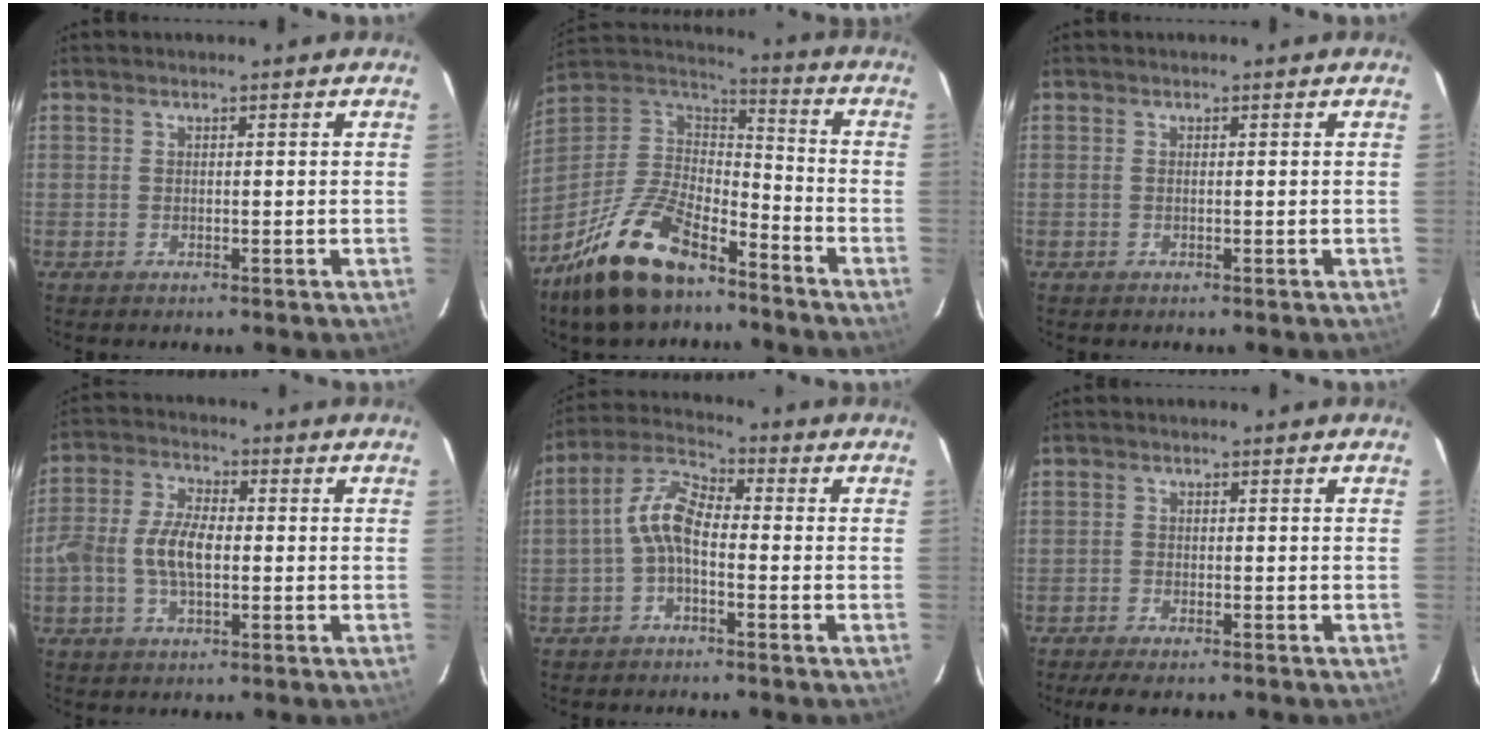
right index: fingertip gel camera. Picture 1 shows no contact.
{"total": 21.0, "force": [-14.5, 8.8, 12.4], "torque": [-0.268, -0.010, -0.259]}
{"total": 0.0}
{"total": 8.1, "force": [-1.3, 4.0, 6.9], "torque": [-0.142, 0.012, -0.024]}
{"total": 6.7, "force": [-1.9, 3.1, 5.6], "torque": [-0.127, 0.023, -0.042]}
{"total": 4.2, "force": [-3.5, 1.1, 2.1], "torque": [-0.057, -0.014, -0.060]}